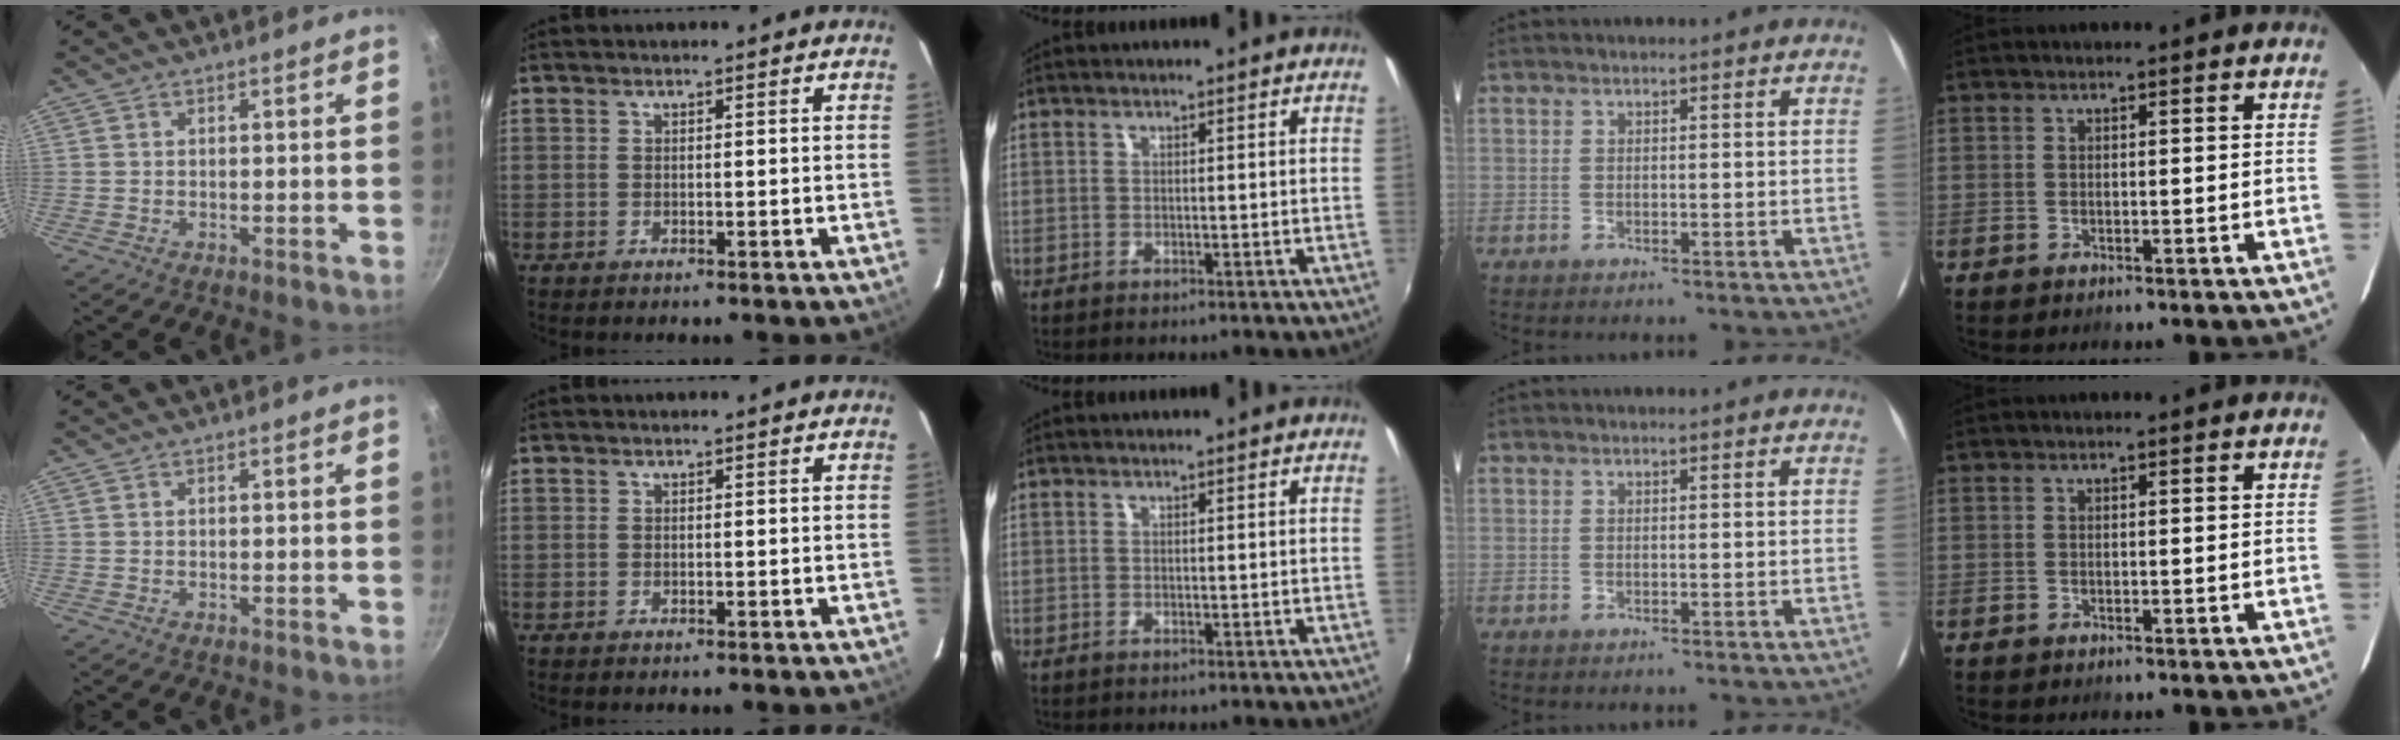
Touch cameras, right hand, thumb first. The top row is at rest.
{}